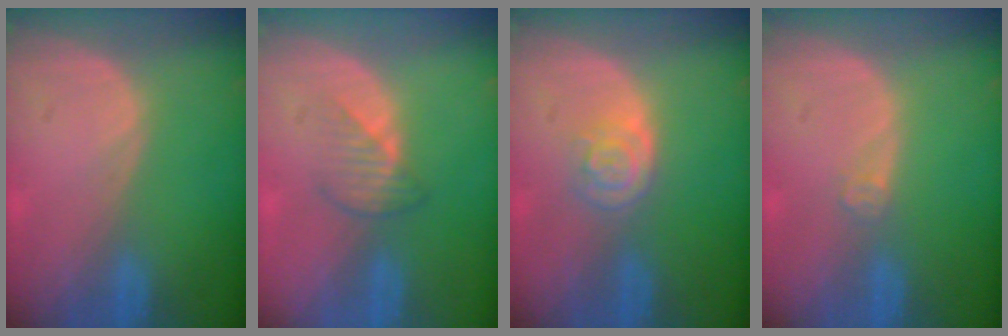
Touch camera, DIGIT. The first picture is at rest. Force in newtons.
{"total": 3.0, "press": 2.9, "slide": 0.7}
{"total": 3.7, "press": 3.6, "slide": 0.8}
{"total": 1.5, "press": 1.2, "slide": 0.9}